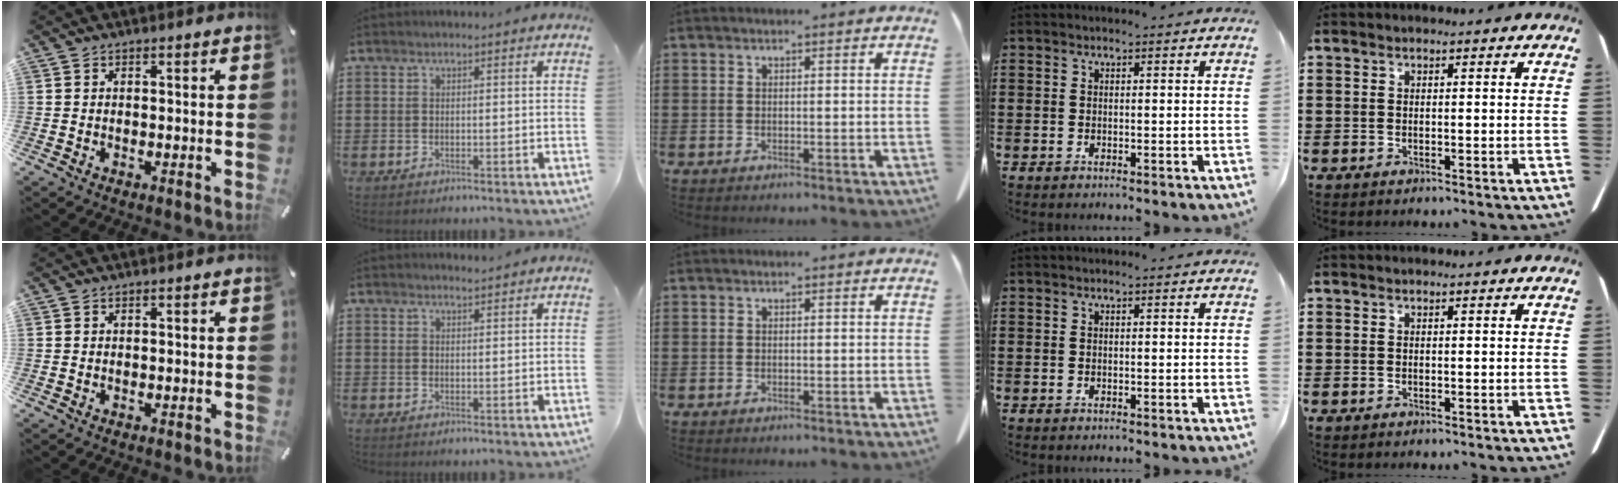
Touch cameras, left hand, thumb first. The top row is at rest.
{"index": {"total": 1.1, "force": [1.1, 0.0, 0.2], "torque": [-0.005, -0.001, 0.021]}}